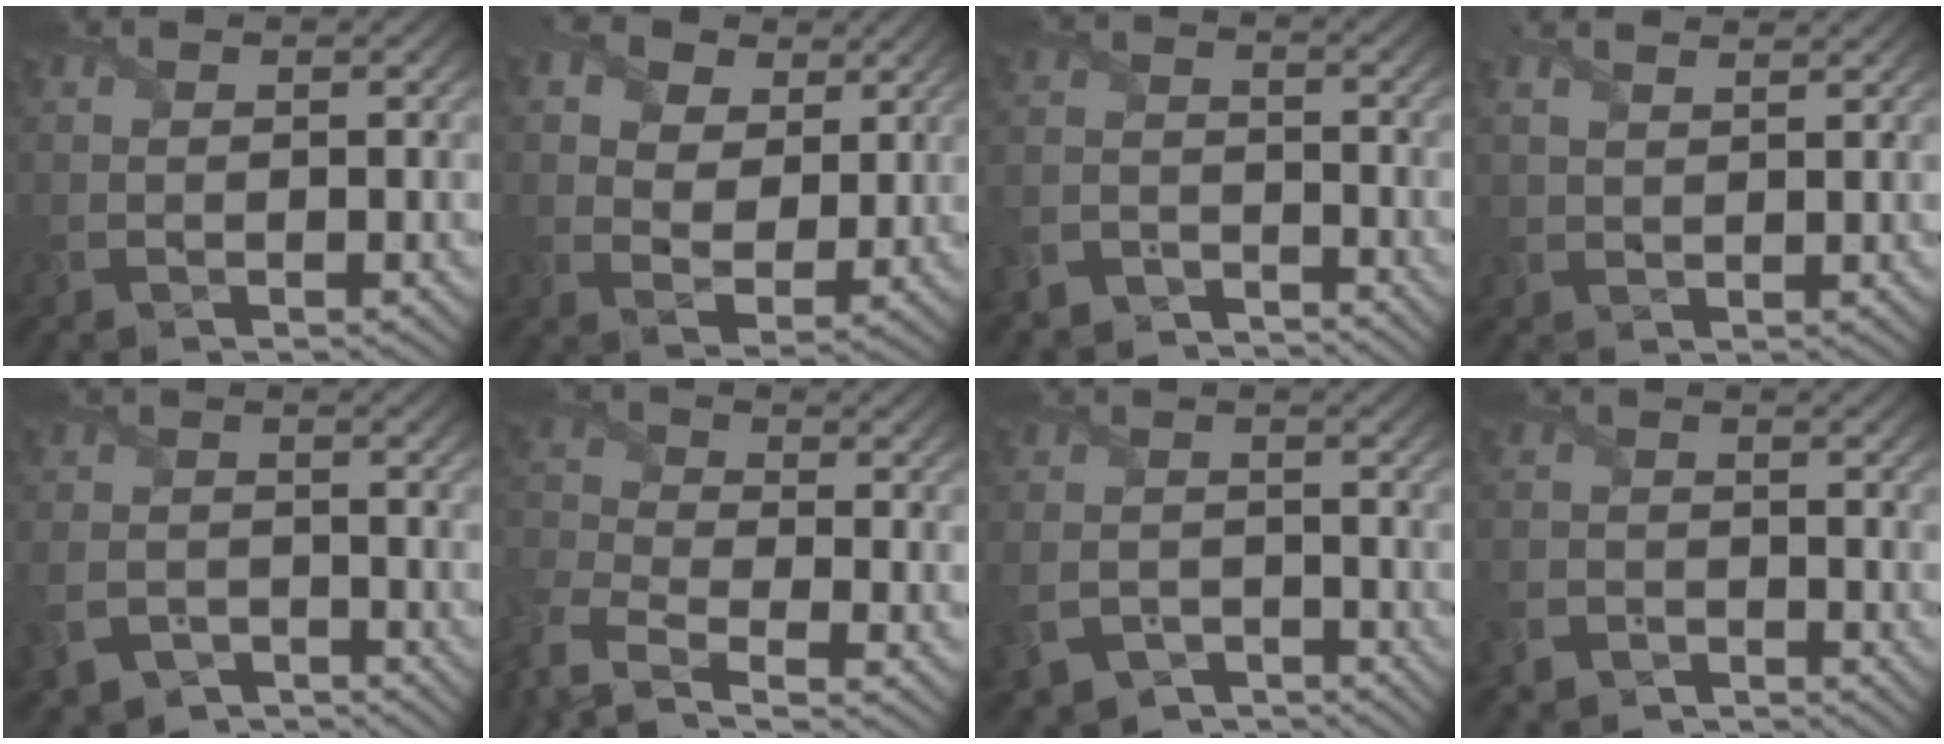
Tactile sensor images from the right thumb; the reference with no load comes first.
{"total": 9.9, "force": [5.4, 6.3, 5.3], "torque": [-0.143, 0.007, 0.092]}
{"total": 5.3, "force": [-4.8, 1.9, 1.2], "torque": [-0.027, -0.007, -0.104]}
{"total": 3.3, "force": [2.5, 0.8, 2.0], "torque": [-0.053, 0.006, 0.050]}
{"total": 6.1, "force": [-4.2, 3.6, 2.4], "torque": [-0.062, -0.020, -0.079]}
{"total": 8.0, "force": [-5.6, 3.2, 4.7], "torque": [-0.122, -0.027, -0.121]}
{"total": 6.7, "force": [-4.5, 4.2, 2.6], "torque": [-0.065, -0.027, -0.081]}
{"total": 3.6, "force": [-3.2, 1.4, 0.7], "torque": [-0.022, -0.006, -0.071]}